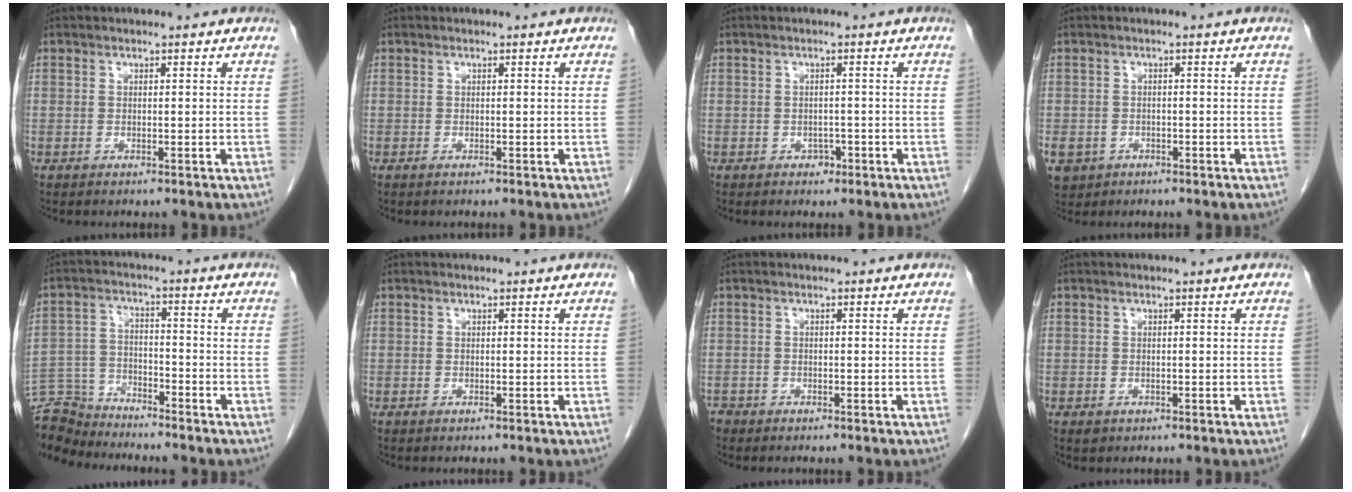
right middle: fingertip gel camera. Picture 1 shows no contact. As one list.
[{"total": 0.0}, {"total": 1.5, "force": [-0.8, 1.1, 0.6], "torque": [-0.008, 0.004, -0.009]}, {"total": 6.6, "force": [-3.0, 5.6, 1.9], "torque": [-0.052, -0.001, -0.042]}, {"total": 9.5, "force": [-9.4, 1.4, 0.4], "torque": [-0.014, 0.006, -0.181]}, {"total": 0.0}, {"total": 1.2, "force": [-1.0, 0.7, 0.1], "torque": [-0.005, 0.001, -0.018]}, {"total": 0.7, "force": [-0.3, 0.6, 0.3], "torque": [-0.007, 0.001, 0.000]}]